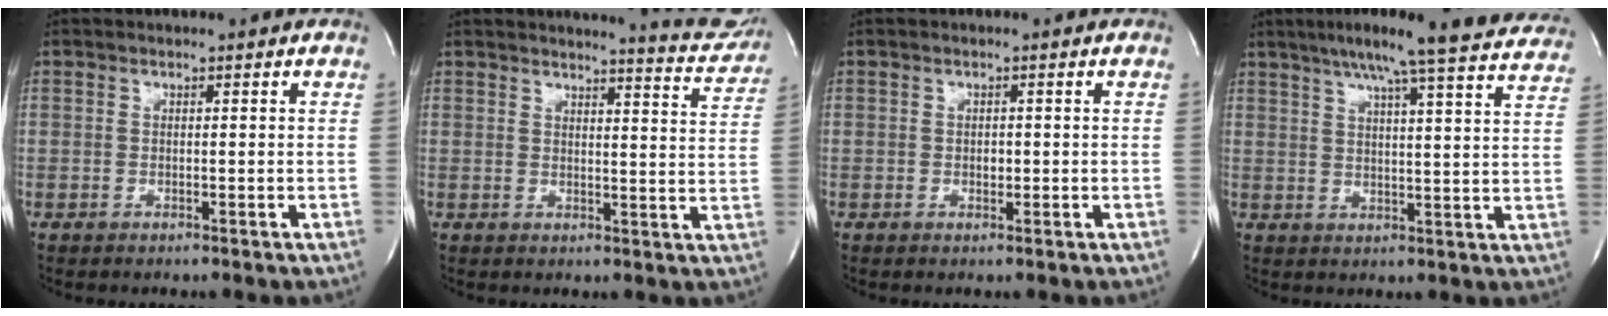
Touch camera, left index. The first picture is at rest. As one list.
[{"total": 9.9, "force": [9.7, 0.5, 2.0], "torque": [-0.019, -0.053, 0.094]}, {"total": 0.9, "force": [-0.2, 0.6, 0.7], "torque": [-0.011, -0.001, -0.002]}, {"total": 23.0, "force": [20.2, 0.9, 11.0], "torque": [-0.168, -0.019, 0.243]}]